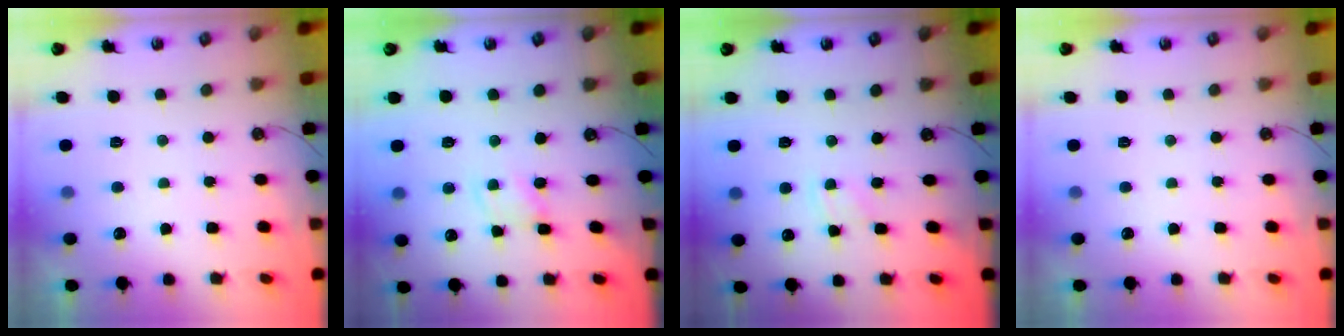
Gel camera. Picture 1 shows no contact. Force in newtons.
{"total": 1.2, "press": 1.2, "slide": 0.1}
{"total": 2.0, "press": 2.0, "slide": 0.4}
{"total": 0.0}